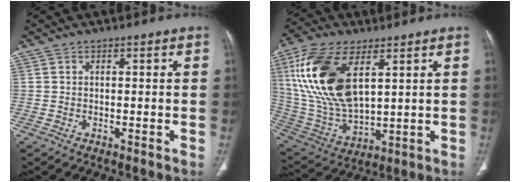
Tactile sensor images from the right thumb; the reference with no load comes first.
{"total": 20.9, "force": [7.1, 10.5, 16.6], "torque": [-0.339, -0.023, 0.142]}